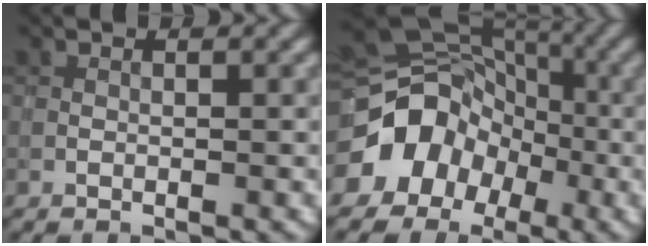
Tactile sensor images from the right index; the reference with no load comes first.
{"total": 9.5, "force": [-3.3, 8.1, 3.9], "torque": [-0.063, -0.005, -0.062]}